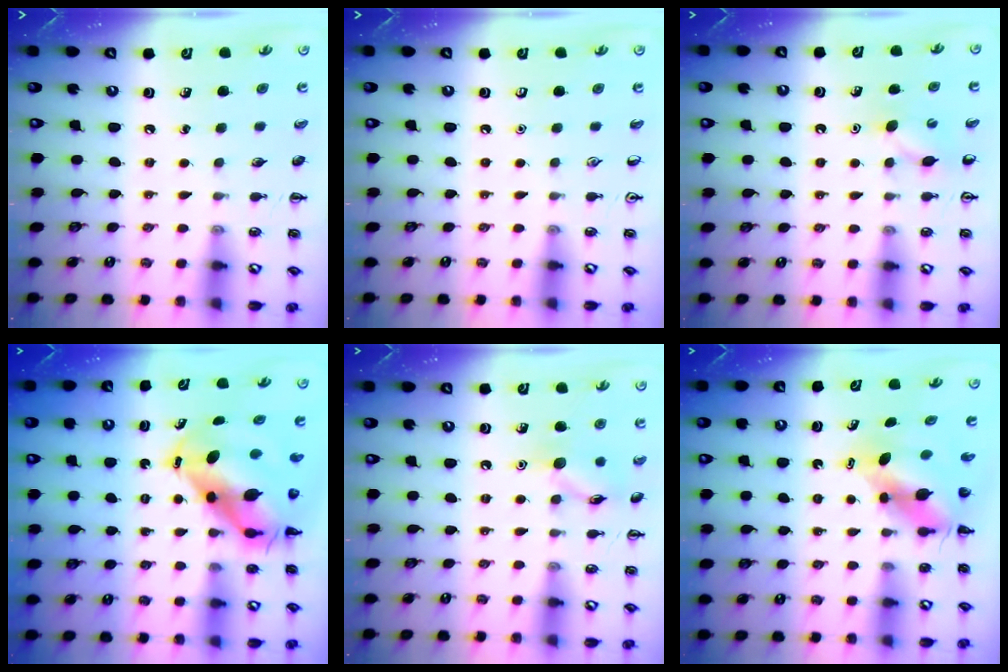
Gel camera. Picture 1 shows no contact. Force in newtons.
{"total": 0.0}
{"total": 4.5, "press": 4.3, "slide": 1.2}
{"total": 10.8, "press": 10.6, "slide": 2.4}
{"total": 9.5, "press": 9.4, "slide": 0.9}
{"total": 5.6, "press": 5.5, "slide": 1.1}